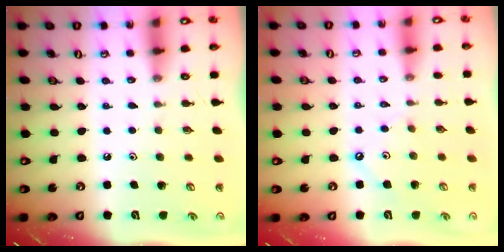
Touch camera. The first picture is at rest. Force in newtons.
{"total": 2.0, "press": 2.0, "slide": 0.2}